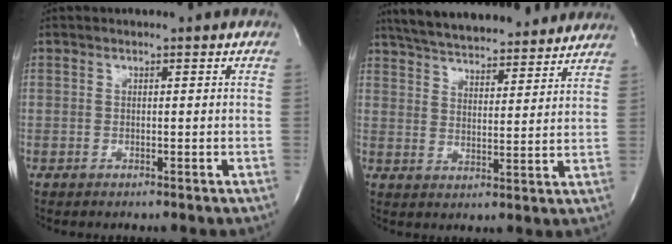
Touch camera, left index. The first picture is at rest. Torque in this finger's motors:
{"motor_torque": [0.84, -0.93, 0.35, 0.20]}